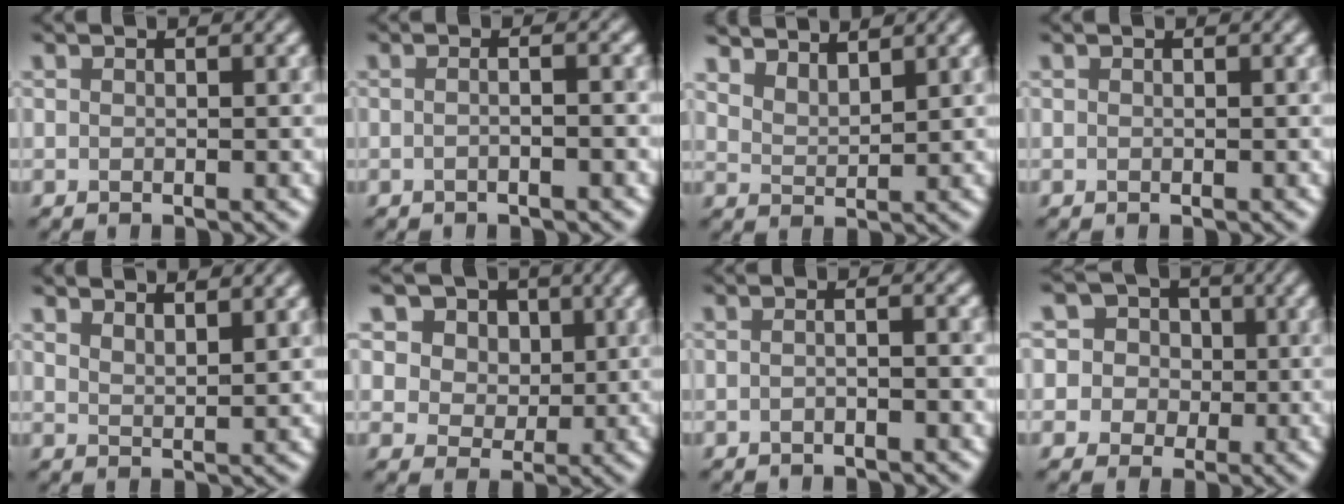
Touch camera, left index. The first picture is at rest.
{"total": 3.0, "force": [0.2, 1.5, 2.6], "torque": [-0.007, 0.005, -0.028]}
{"total": 4.2, "force": [4.0, 0.9, 1.3], "torque": [-0.027, -0.004, 0.069]}
{"total": 0.0}
{"total": 2.7, "force": [2.4, 0.6, 1.1], "torque": [-0.006, 0.004, 0.038]}
{"total": 9.1, "force": [4.6, 6.7, 4.2], "torque": [-0.076, 0.006, 0.053]}
{"total": 2.0, "force": [-0.4, 0.8, 1.8], "torque": [-0.011, -0.004, -0.026]}
{"total": 7.1, "force": [2.5, 6.2, 2.5], "torque": [-0.036, 0.029, 0.006]}